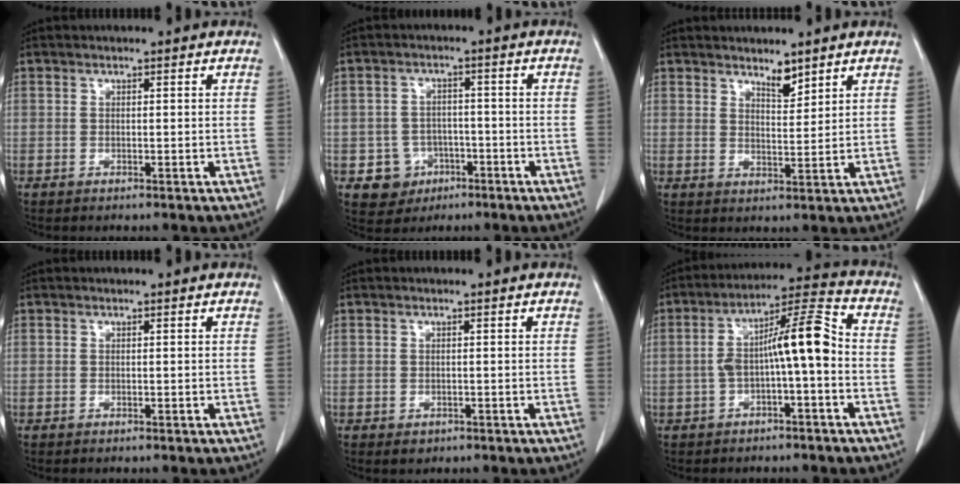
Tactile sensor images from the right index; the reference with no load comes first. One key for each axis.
{"total": 5.7, "fx": -2.4, "fy": 5.1, "fz": 0.8, "tx": -0.008, "ty": 0.013, "tz": -0.029}
{"total": 3.3, "fx": 2.8, "fy": 0.9, "fz": 1.5, "tx": -0.027, "ty": -0.009, "tz": 0.050}
{"total": 0.0}
{"total": 1.0, "fx": -0.4, "fy": 0.9, "fz": 0.4, "tx": -0.005, "ty": 0.003, "tz": 0.001}
{"total": 9.8, "fx": -1.1, "fy": 1.5, "fz": 9.6, "tx": -0.165, "ty": 0.037, "tz": -0.021}